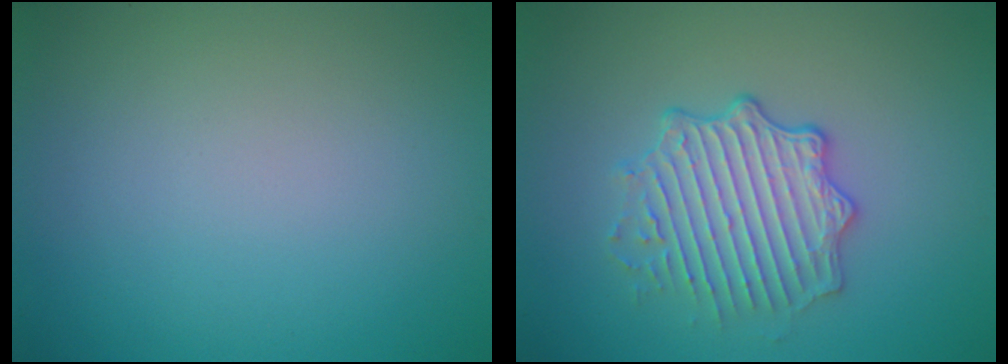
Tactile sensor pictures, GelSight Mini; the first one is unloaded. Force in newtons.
{"total": 4.2, "press": 3.8, "slide": 1.8}